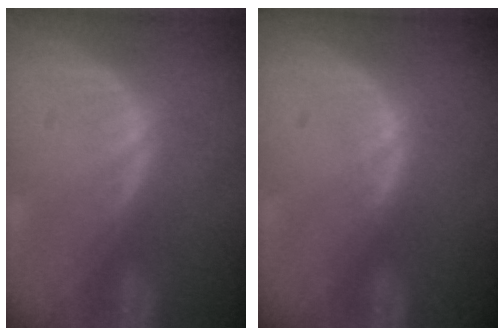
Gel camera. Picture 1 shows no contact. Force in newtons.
{"total": 0.7, "press": 0.5, "slide": 0.5}